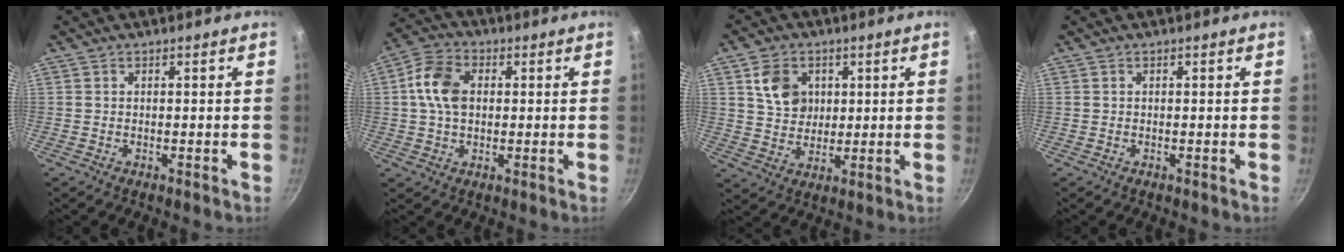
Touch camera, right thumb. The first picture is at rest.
{"total": 9.1, "force": [1.2, 6.4, 6.4], "torque": [-0.109, 0.014, 0.011]}
{"total": 8.4, "force": [2.7, 6.8, 4.2], "torque": [-0.046, -0.010, 0.051]}
{"total": 0.0}